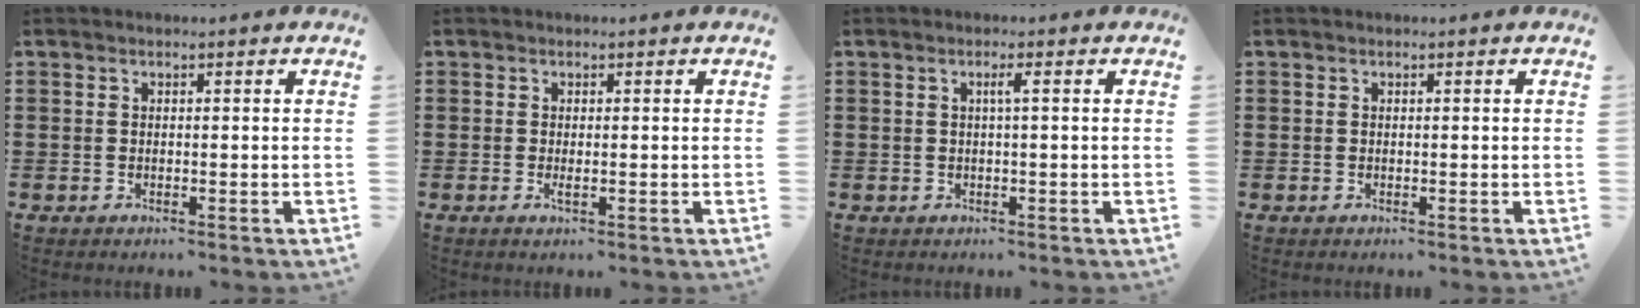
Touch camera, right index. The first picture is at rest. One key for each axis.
{"total": 0.8, "fx": -0.1, "fy": 0.1, "fz": 0.8, "tx": -0.013, "ty": -0.003, "tz": -0.001}
{"total": 1.4, "fx": 0.2, "fy": -0.2, "fz": 1.4, "tx": -0.026, "ty": 0.000, "tz": 0.000}
{"total": 0.0}